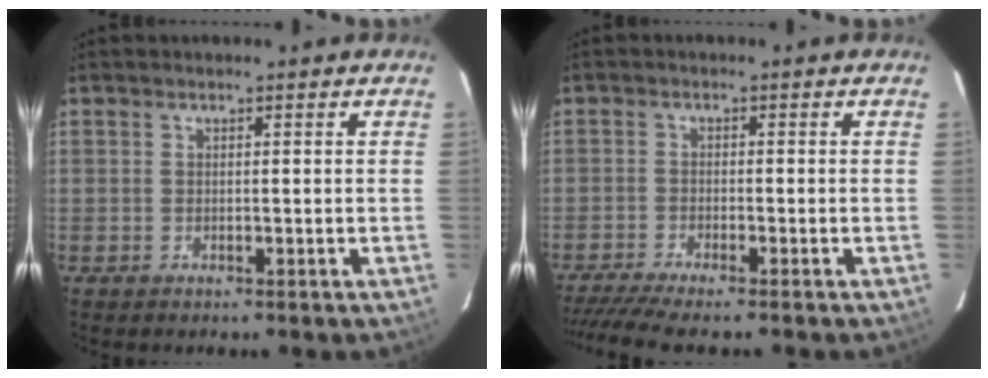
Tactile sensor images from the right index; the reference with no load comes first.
{"total": 8.0, "force": [-6.9, -0.1, 4.1], "torque": [-0.063, -0.016, -0.113]}